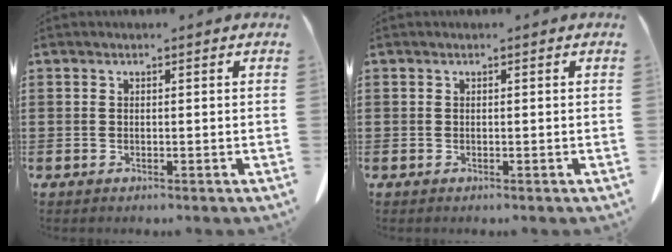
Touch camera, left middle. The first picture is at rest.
{"total": 0.0}